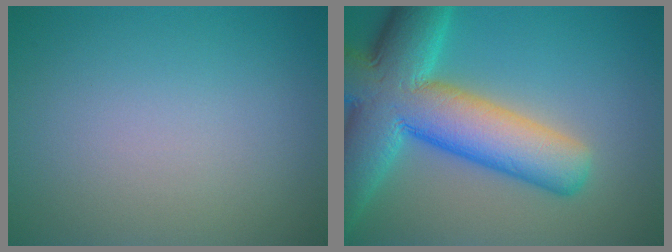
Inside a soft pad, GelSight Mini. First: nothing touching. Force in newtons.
{"total": 12.5, "press": 12.5, "slide": 0.7}